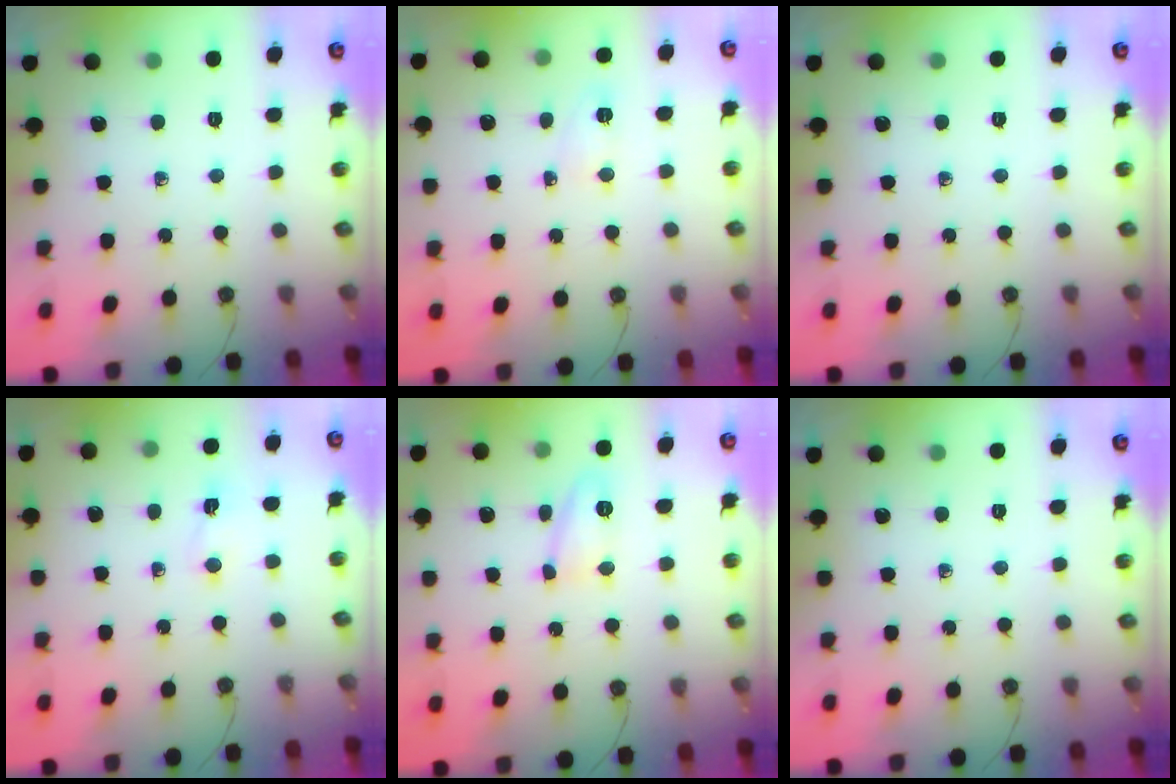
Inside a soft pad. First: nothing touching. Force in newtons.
{"total": 3.8, "press": 3.8, "slide": 0.7}
{"total": 0.0}
{"total": 2.0, "press": 1.9, "slide": 0.6}
{"total": 9.2, "press": 9.2, "slide": 1.2}
{"total": 0.0}